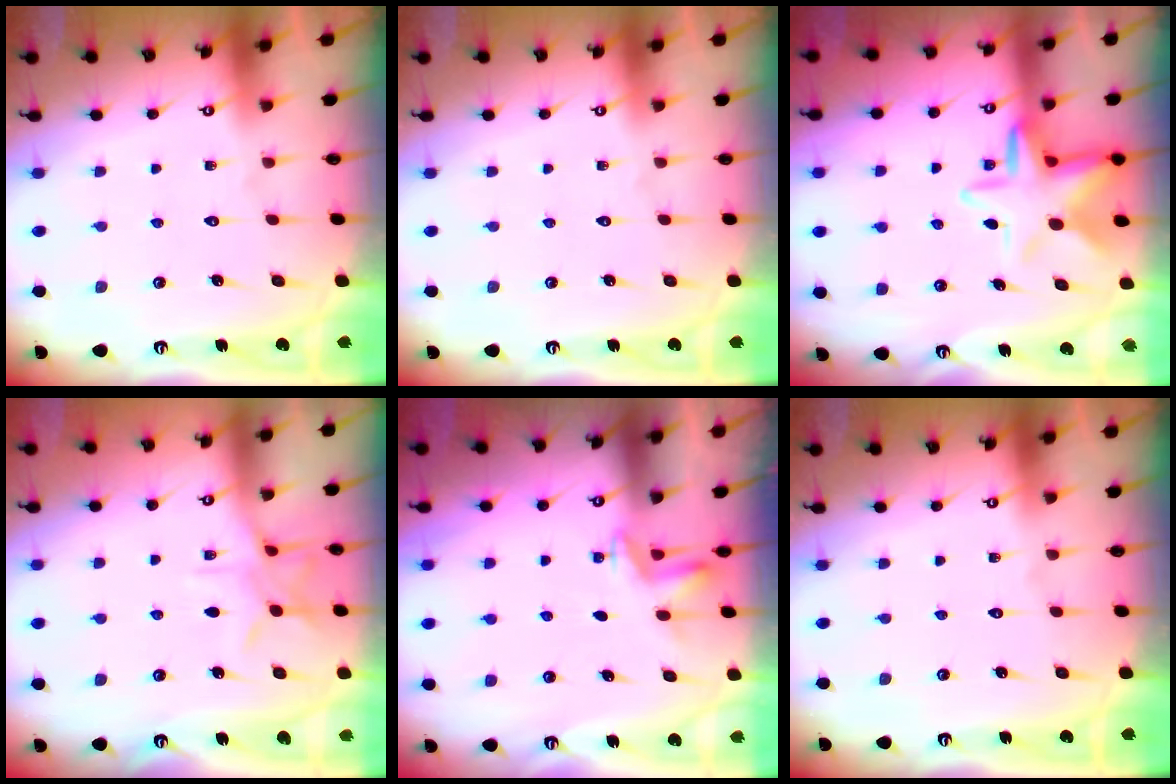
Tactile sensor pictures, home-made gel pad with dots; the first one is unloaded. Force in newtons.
{"total": 0.0}
{"total": 10.2, "press": 10.0, "slide": 2.2}
{"total": 7.4, "press": 7.3, "slide": 0.7}
{"total": 2.8, "press": 2.7, "slide": 0.9}
{"total": 0.0}